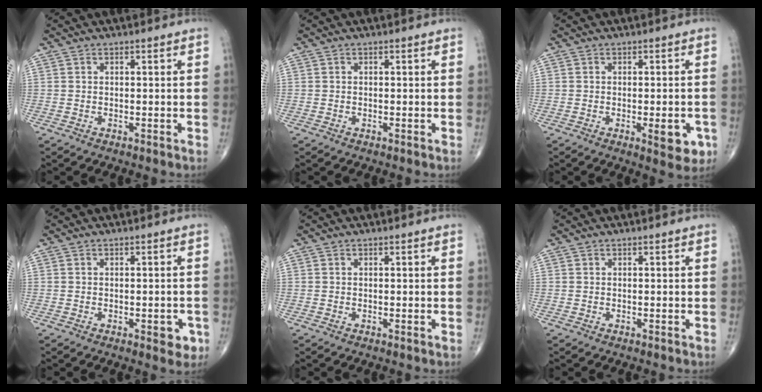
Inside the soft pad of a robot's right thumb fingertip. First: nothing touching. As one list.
[{"total": 0.0}, {"total": 6.1, "force": [-2.0, 2.3, 5.2], "torque": [-0.050, -0.003, -0.020]}, {"total": 3.6, "force": [-1.4, 1.7, 2.9], "torque": [-0.021, 0.001, -0.013]}, {"total": 0.0}, {"total": 0.0}]